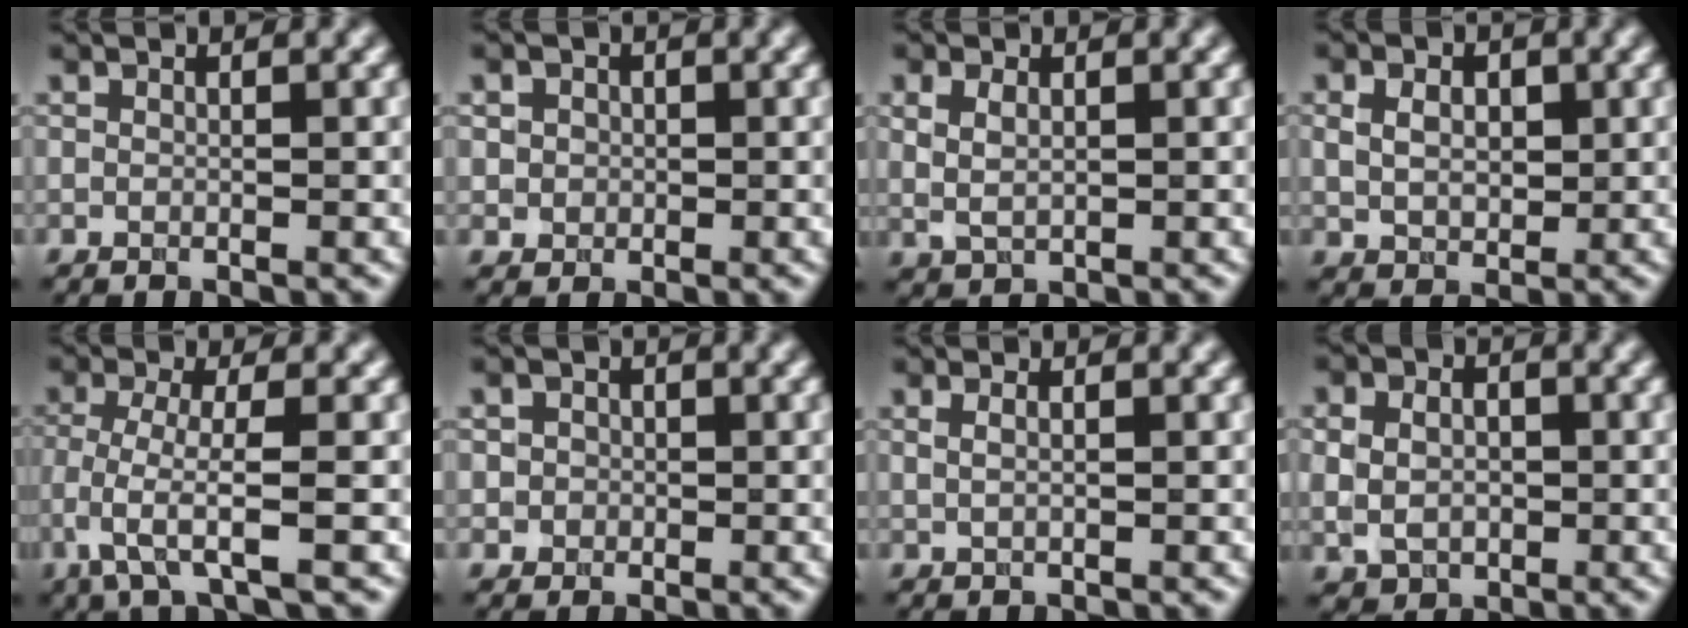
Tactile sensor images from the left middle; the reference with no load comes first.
{"total": 2.4, "force": [0.7, 2.2, 0.9], "torque": [-0.003, 0.007, 0.007]}
{"total": 2.1, "force": [0.6, 1.3, 1.6], "torque": [-0.036, -0.001, 0.016]}
{"total": 3.7, "force": [0.8, 2.8, 2.3], "torque": [-0.044, 0.001, 0.009]}
{"total": 4.1, "force": [-1.7, 0.6, 3.7], "torque": [-0.073, -0.005, -0.040]}
{"total": 2.0, "force": [0.3, 2.0, 0.5], "torque": [0.014, 0.002, -0.003]}
{"total": 1.5, "force": [0.7, 0.8, 1.1], "torque": [-0.009, -0.003, 0.003]}
{"total": 5.3, "force": [0.2, 4.4, 2.9], "torque": [-0.041, 0.009, -0.015]}